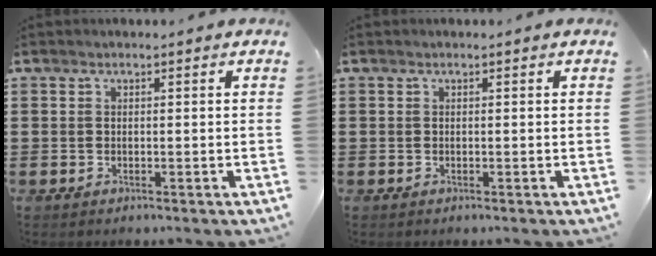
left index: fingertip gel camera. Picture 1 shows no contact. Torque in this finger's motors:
{"motor_torque": [-0.01, 0.00, 0.00, 0.00]}